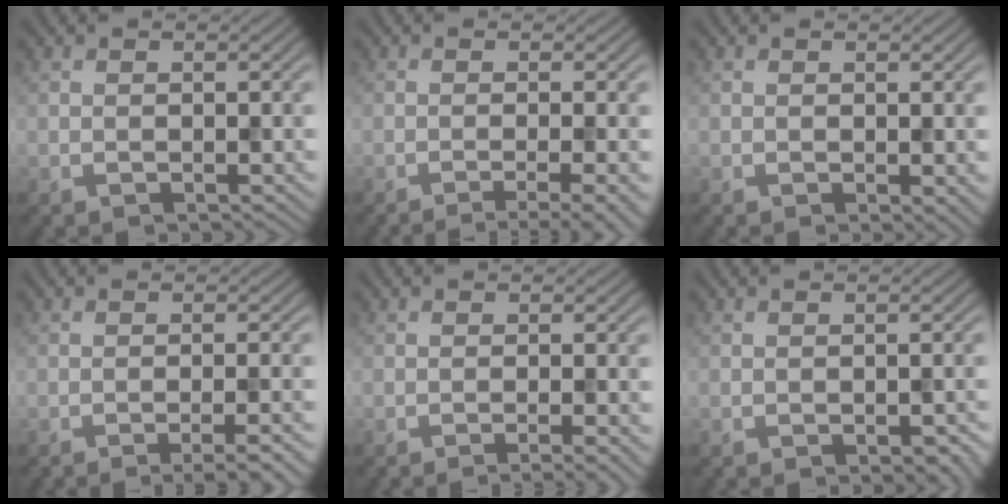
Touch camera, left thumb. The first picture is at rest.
{"total": 5.0, "force": [-2.5, 1.0, 4.2], "torque": [-0.050, 0.001, -0.043]}
{"total": 1.3, "force": [0.0, 0.5, 1.2], "torque": [-0.013, -0.006, 0.002]}
{"total": 4.8, "force": [-2.4, 0.9, 4.0], "torque": [-0.048, 0.009, -0.042]}
{"total": 2.7, "force": [-1.2, 0.5, 2.4], "torque": [-0.031, -0.001, -0.026]}
{"total": 2.6, "force": [-1.5, 1.0, 1.9], "torque": [-0.022, -0.005, -0.010]}